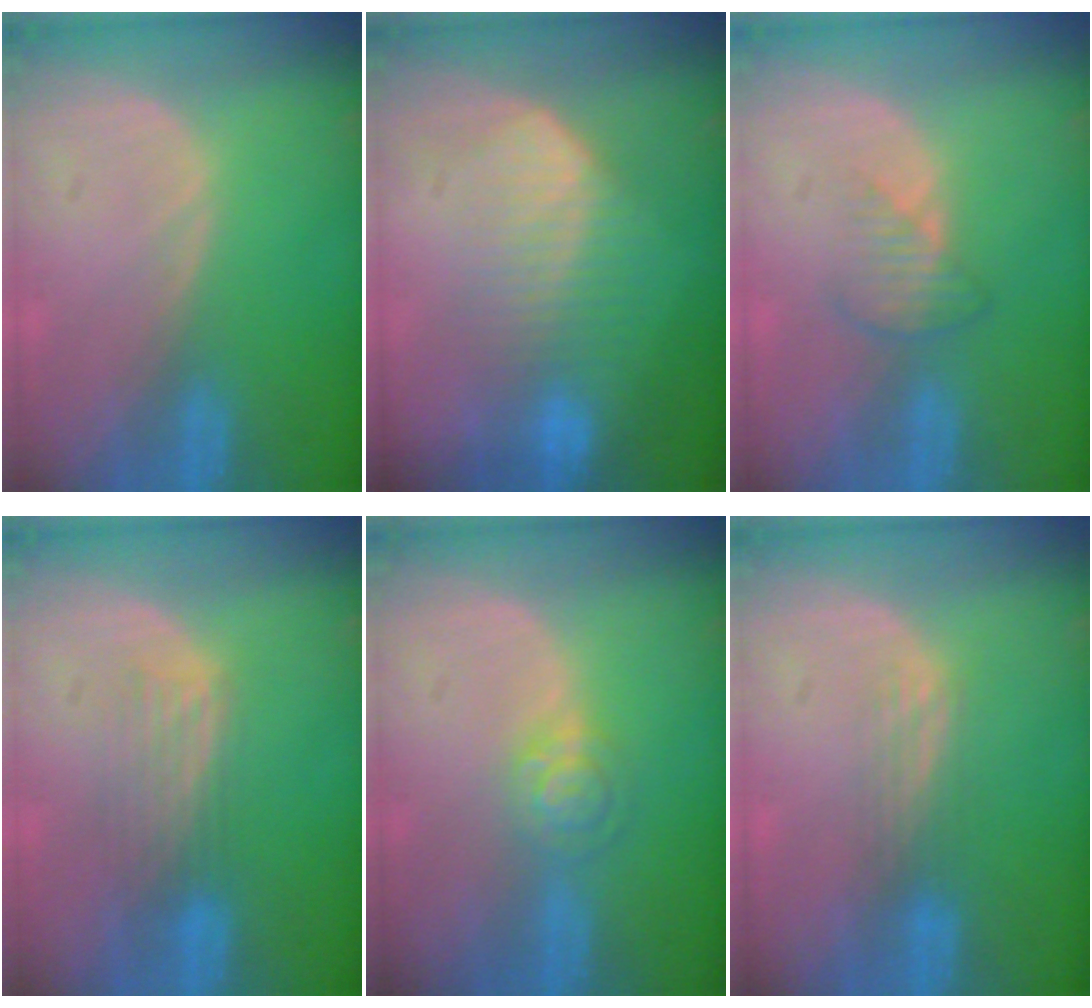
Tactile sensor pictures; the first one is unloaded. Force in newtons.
{"total": 6.9, "press": 6.7, "slide": 1.4}
{"total": 3.0, "press": 2.8, "slide": 1.1}
{"total": 4.6, "press": 3.9, "slide": 2.4}
{"total": 4.0, "press": 3.7, "slide": 1.5}
{"total": 2.9, "press": 2.5, "slide": 1.5}